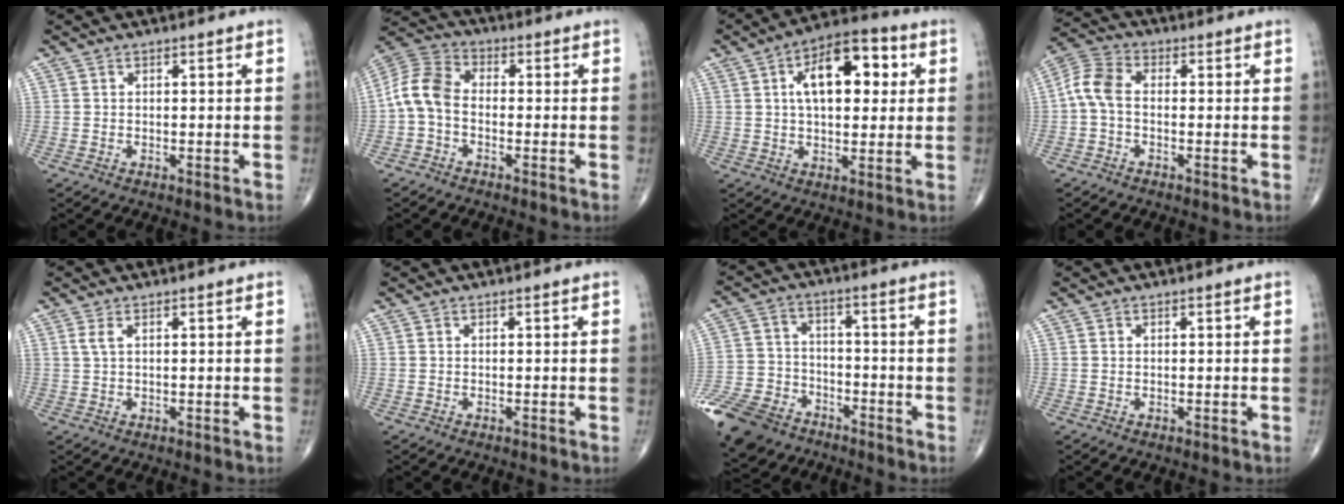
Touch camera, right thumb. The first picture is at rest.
{"total": 8.0, "force": [-1.4, 5.3, 5.8], "torque": [-0.113, 0.026, -0.045]}
{"total": 14.5, "force": [3.7, 7.5, 11.9], "torque": [-0.153, 0.014, 0.051]}
{"total": 6.3, "force": [-0.6, 3.9, 4.9], "torque": [-0.102, 0.019, -0.026]}
{"total": 1.6, "force": [0.7, 0.6, 1.3], "torque": [-0.036, 0.006, 0.019]}
{"total": 0.0}
{"total": 16.1, "force": [-10.7, 10.1, 6.4], "torque": [-0.137, 0.033, -0.193]}
{"total": 0.0}